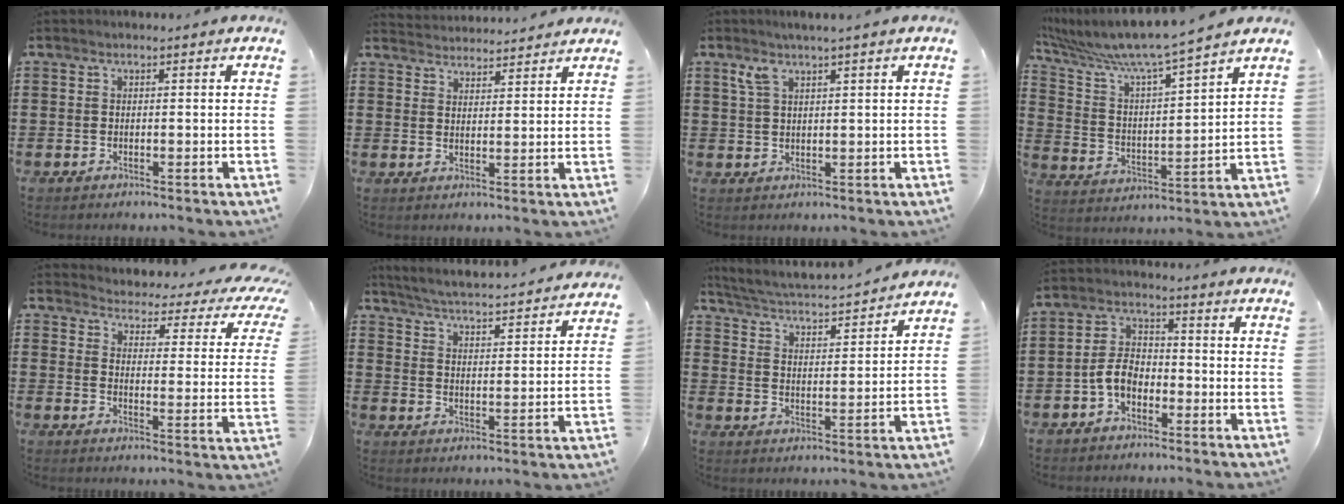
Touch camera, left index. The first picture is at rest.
{"total": 3.2, "force": [3.2, -0.1, -0.5], "torque": [-0.002, -0.016, 0.060]}
{"total": 3.1, "force": [2.0, 0.5, 2.3], "torque": [-0.051, 0.003, 0.037]}
{"total": 7.8, "force": [6.9, -0.2, 3.5], "torque": [-0.101, -0.054, 0.113]}
{"total": 2.9, "force": [2.6, 0.6, 0.9], "torque": [-0.031, -0.031, 0.035]}
{"total": 3.8, "force": [3.7, -0.7, 0.8], "torque": [-0.039, -0.037, 0.053]}
{"total": 3.2, "force": [3.1, -0.3, 0.9], "torque": [-0.038, -0.031, 0.044]}
{"total": 5.2, "force": [-2.2, 3.2, 3.4], "torque": [-0.090, 0.003, -0.050]}